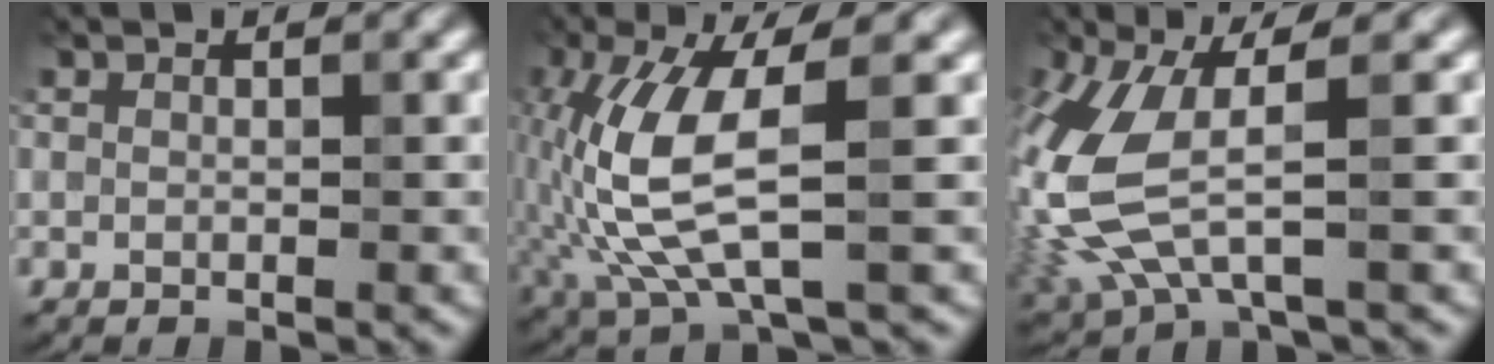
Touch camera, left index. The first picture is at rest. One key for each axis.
{"total": 8.2, "fx": -1.0, "fy": 2.3, "fz": 7.8, "tx": -0.187, "ty": -0.002, "tz": -0.005}
{"total": 7.5, "fx": -0.4, "fy": 2.7, "fz": 7.0, "tx": -0.196, "ty": -0.016, "tz": 0.001}